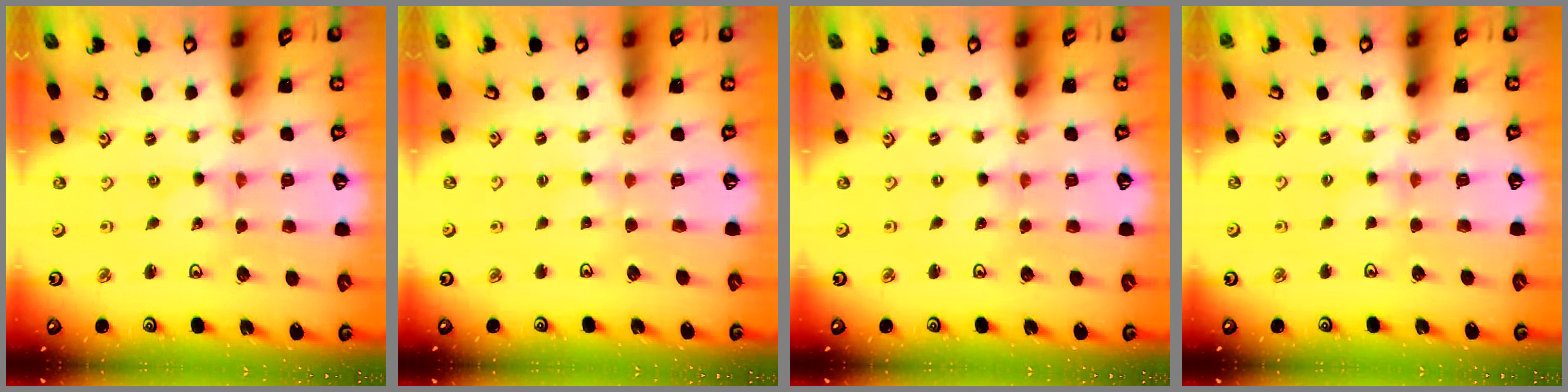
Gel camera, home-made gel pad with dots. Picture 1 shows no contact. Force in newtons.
{"total": 1.6, "press": 1.6, "slide": 0.3}
{"total": 0.0}
{"total": 2.6, "press": 2.6, "slide": 0.5}